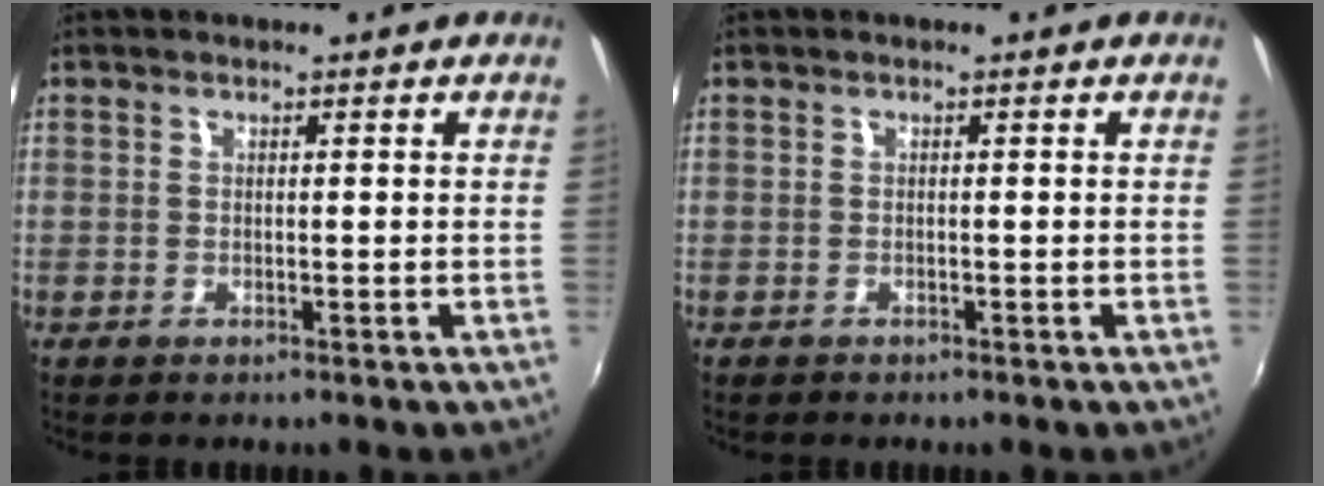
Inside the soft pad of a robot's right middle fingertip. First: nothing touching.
{"total": 0.6, "force": [-0.5, 0.3, 0.0], "torque": [-0.004, -0.003, -0.011]}